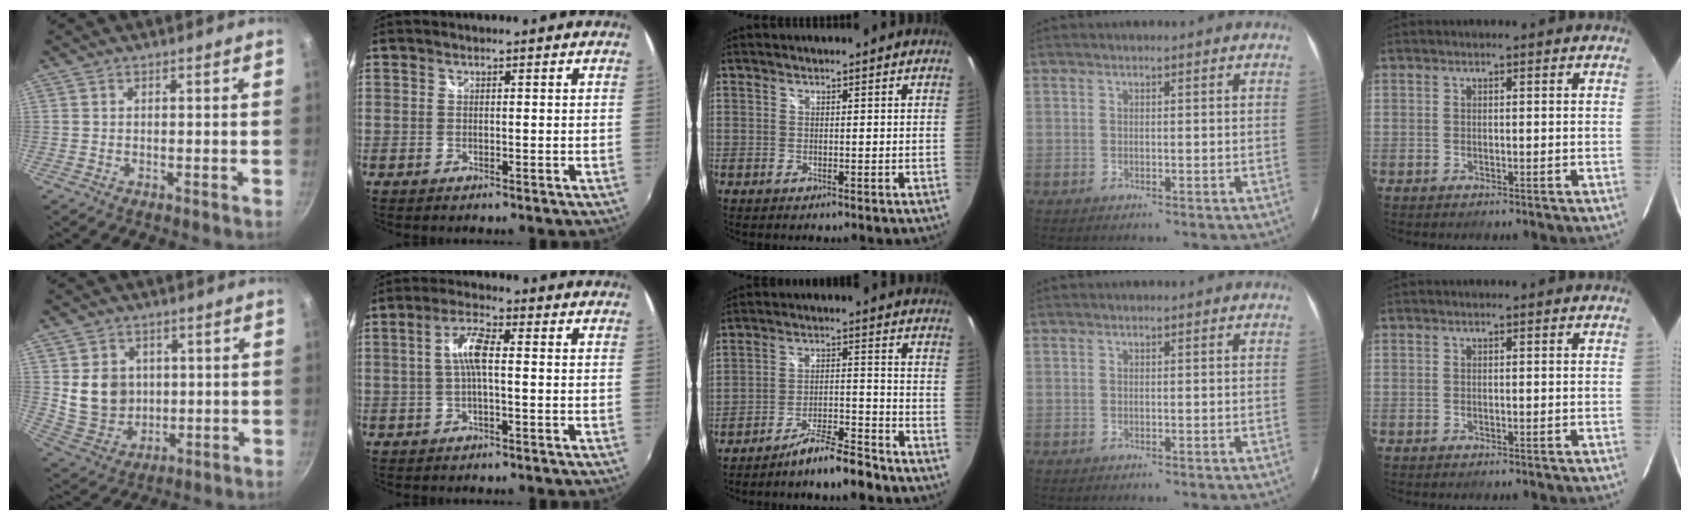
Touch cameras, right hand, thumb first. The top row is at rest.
{"thumb": {"total": 10.7, "force": [1.3, 9.2, 5.4], "torque": [-0.068, -0.011, 0.042]}, "index": {"total": 5.3, "force": [-0.2, 1.1, 5.2], "torque": [-0.104, 0.011, -0.003]}, "middle": {"total": 7.3, "force": [-6.6, 0.6, 3.2], "torque": [-0.066, 0.010, -0.106]}}